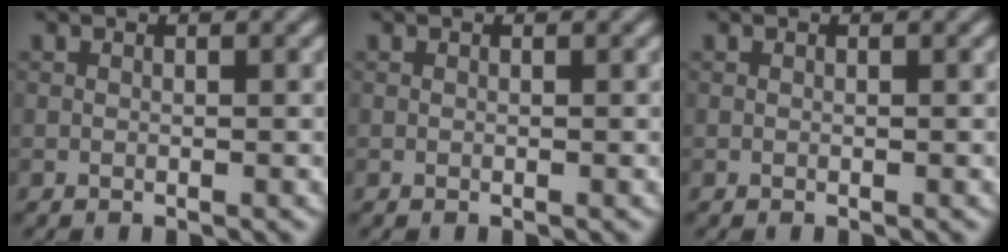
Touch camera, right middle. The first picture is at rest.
{"total": 0.0}
{"total": 0.0}